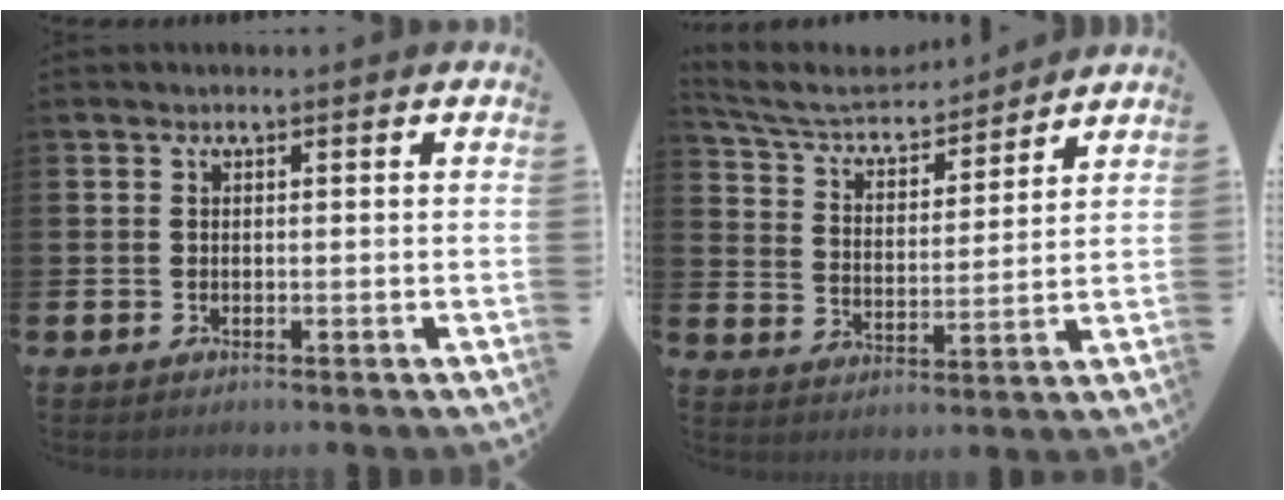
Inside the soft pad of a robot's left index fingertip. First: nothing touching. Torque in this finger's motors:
{"motor_torque": [0.99, -1.15, 0.32, 0.08]}